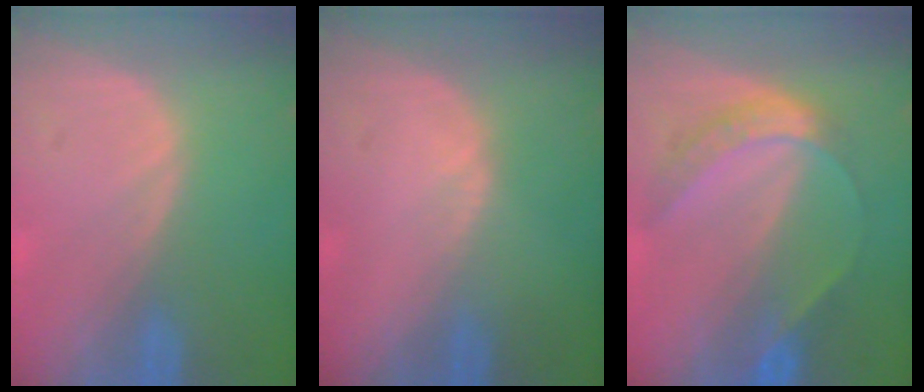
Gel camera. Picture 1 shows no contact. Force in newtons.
{"total": 0.7, "press": 0.4, "slide": 0.5}
{"total": 6.8, "press": 5.6, "slide": 3.9}